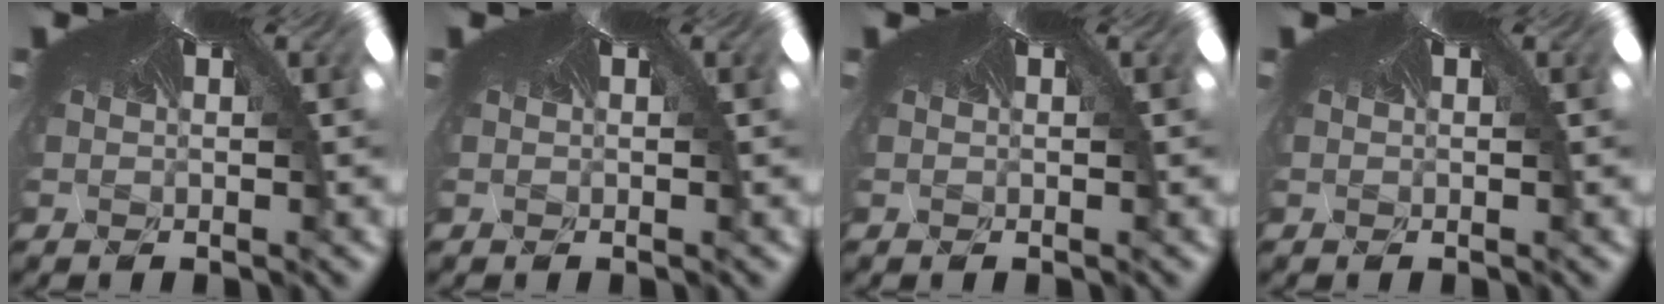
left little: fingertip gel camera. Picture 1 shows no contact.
{"total": 0.0}
{"total": 0.0}
{"total": 0.0}